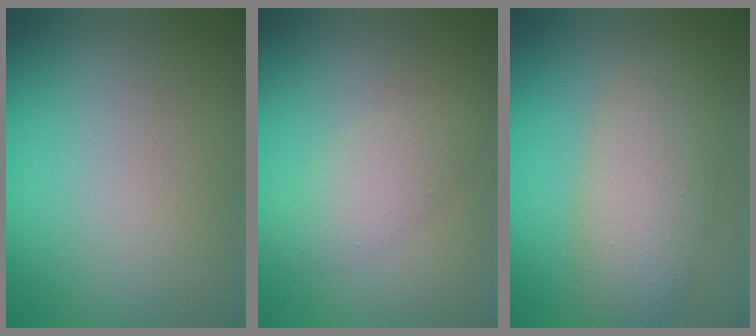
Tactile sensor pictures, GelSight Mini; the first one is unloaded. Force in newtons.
{"total": 2.2, "press": 2.2, "slide": 0.2}
{"total": 5.3, "press": 5.3, "slide": 0.4}